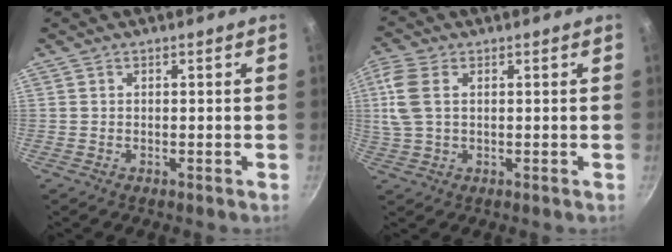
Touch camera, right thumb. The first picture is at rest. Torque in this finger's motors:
{"motor_torque": [0.81, 2.84, 1.57, -0.27, 0.46]}